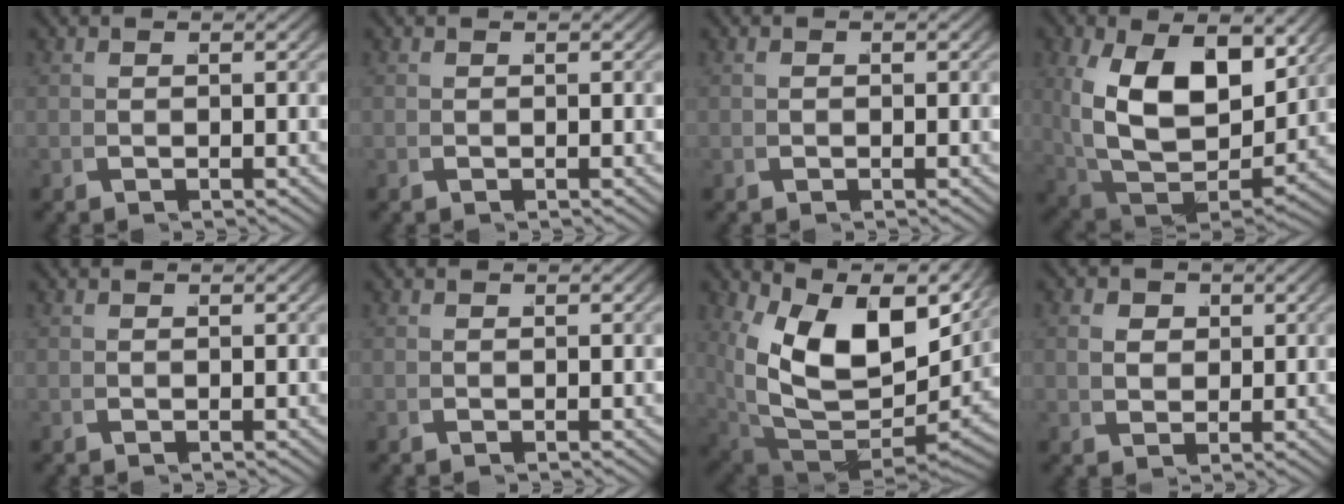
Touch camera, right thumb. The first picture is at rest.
{"total": 0.0}
{"total": 0.0}
{"total": 12.7, "force": [-0.3, 8.2, 9.7], "torque": [-0.235, -0.069, 0.029]}
{"total": 0.0}
{"total": 0.0}
{"total": 14.1, "force": [0.5, 8.5, 11.3], "torque": [-0.227, -0.068, 0.044]}
{"total": 2.6, "force": [0.9, 2.0, 1.4], "torque": [-0.023, -0.007, 0.024]}